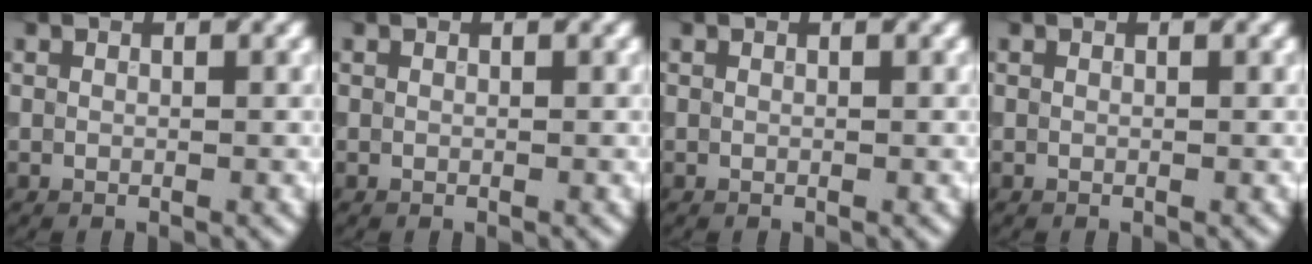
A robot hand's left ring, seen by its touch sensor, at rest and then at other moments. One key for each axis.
{"total": 0.0}
{"total": 0.0}
{"total": 0.0}